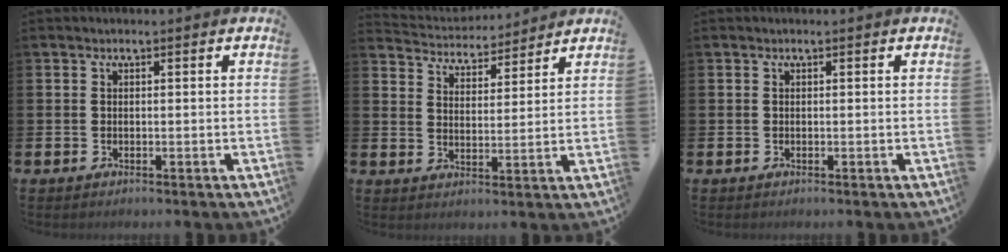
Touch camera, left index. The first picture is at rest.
{"total": 4.6, "force": [4.5, 1.0, -0.2], "torque": [-0.021, -0.031, 0.079]}
{"total": 0.0}